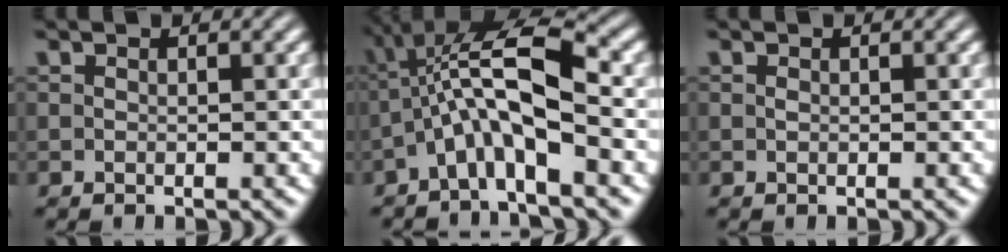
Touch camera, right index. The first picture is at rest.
{"total": 7.4, "force": [0.8, 3.0, 6.7], "torque": [-0.127, -0.007, 0.017]}
{"total": 0.7, "force": [-0.1, -0.7, 0.0], "torque": [-0.001, -0.006, 0.006]}